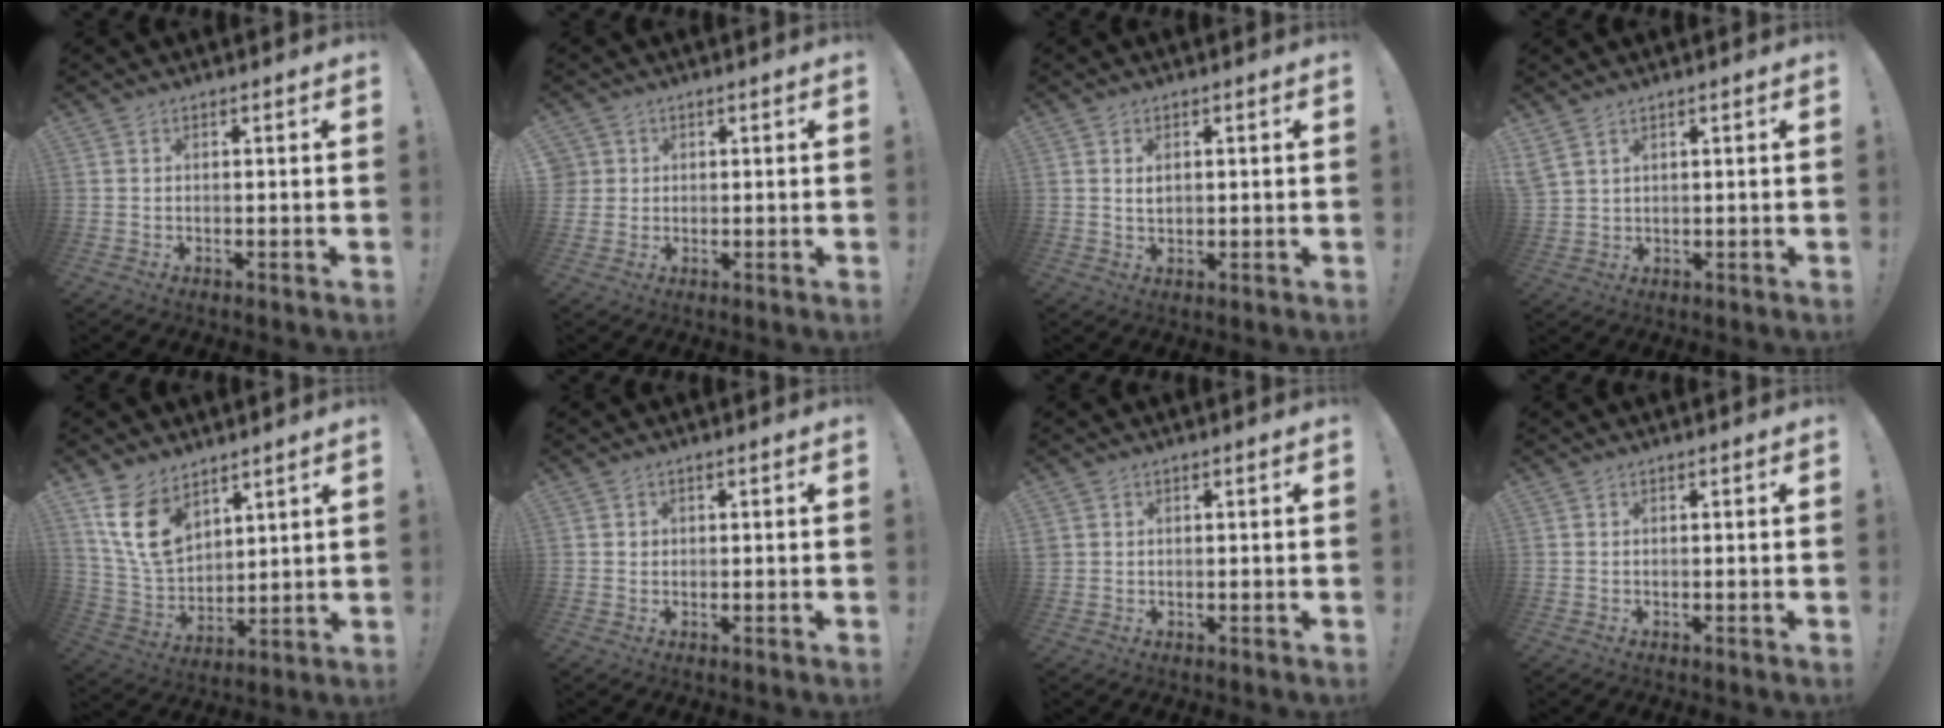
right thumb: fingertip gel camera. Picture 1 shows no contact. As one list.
[{"total": 2.9, "force": [1.1, 2.7, 0.3], "torque": [-0.011, 0.001, 0.022]}, {"total": 2.1, "force": [0.8, 1.3, 1.3], "torque": [-0.013, -0.002, 0.011]}, {"total": 2.9, "force": [2.2, 1.2, 1.3], "torque": [-0.040, -0.010, 0.044]}, {"total": 12.4, "force": [7.0, 7.8, 6.7], "torque": [-0.132, -0.037, 0.140]}, {"total": 1.3, "force": [0.4, 1.2, 0.1], "torque": [0.003, 0.000, 0.005]}, {"total": 1.4, "force": [0.6, 1.2, 0.4], "torque": [-0.014, 0.005, 0.013]}, {"total": 0.0}]